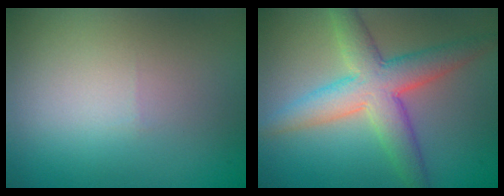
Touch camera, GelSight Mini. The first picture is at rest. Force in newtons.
{"total": 6.3, "press": 6.3, "slide": 0.3}